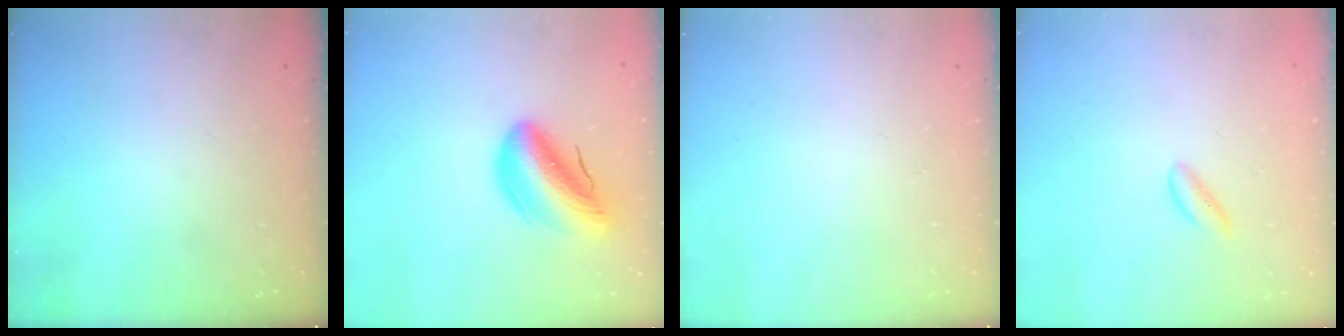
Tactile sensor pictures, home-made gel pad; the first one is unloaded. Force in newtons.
{"total": 12.0, "press": 11.6, "slide": 3.1}
{"total": 0.0}
{"total": 1.3, "press": 1.2, "slide": 0.4}